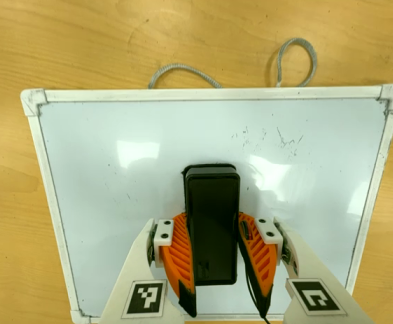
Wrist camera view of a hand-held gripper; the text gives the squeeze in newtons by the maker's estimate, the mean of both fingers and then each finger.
{"total": 17.0, "left": 17.3, "right": 16.8}